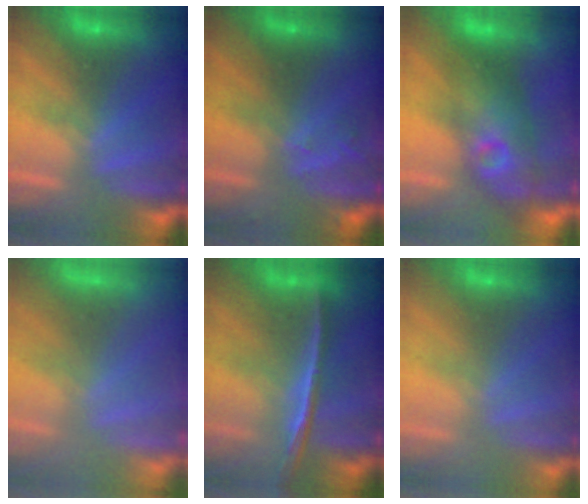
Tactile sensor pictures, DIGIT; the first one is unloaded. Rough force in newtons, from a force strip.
{"total": 2.7}
{"total": 3.8}
{"total": 7.0}
{"total": 1.3}
{"total": 2.4}